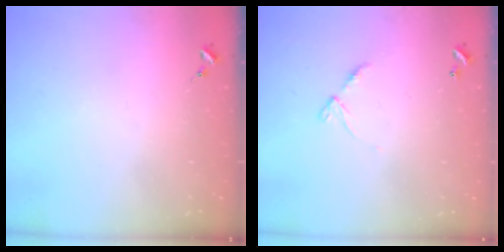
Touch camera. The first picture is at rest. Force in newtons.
{"total": 6.1, "press": 6.0, "slide": 0.6}